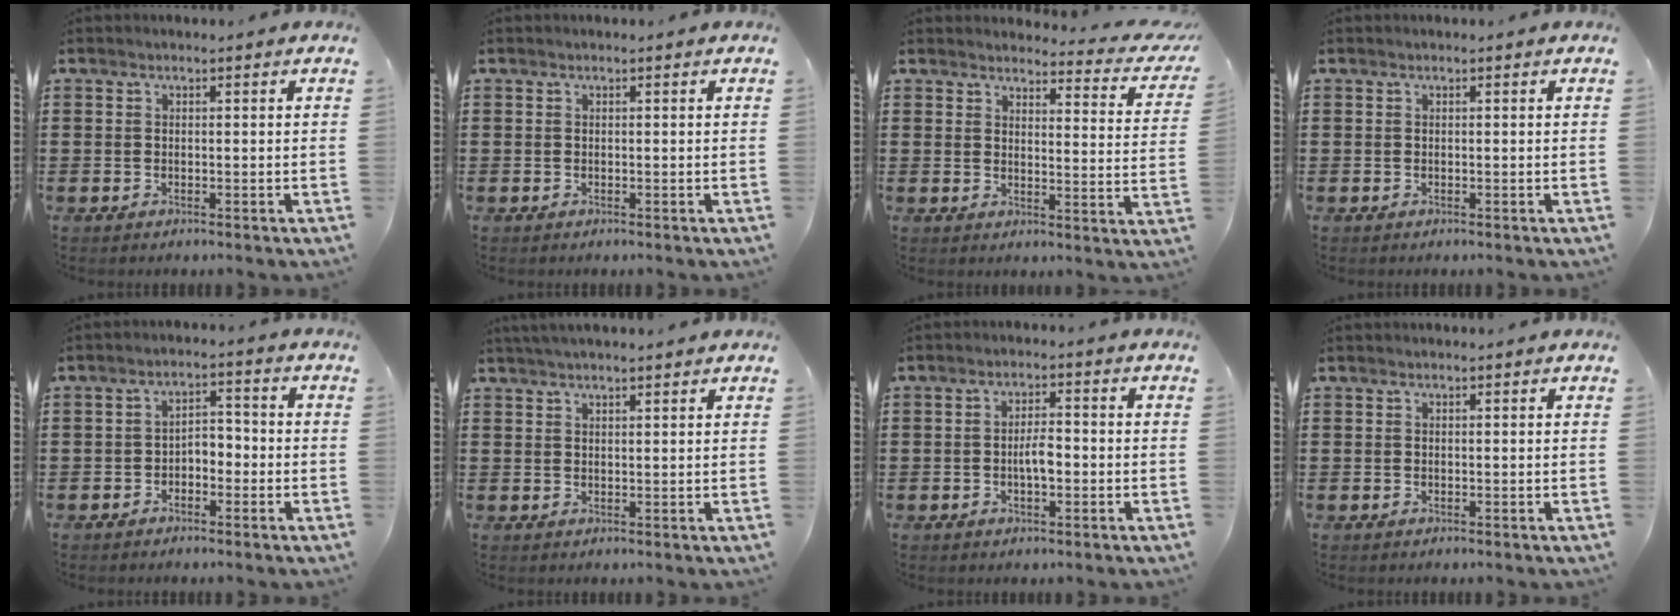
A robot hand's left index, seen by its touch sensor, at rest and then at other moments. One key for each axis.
{"total": 0.0}
{"total": 3.6, "fx": 3.3, "fy": 0.6, "fz": 1.4, "tx": -0.028, "ty": -0.026, "tz": 0.051}
{"total": 0.0}
{"total": 2.8, "fx": -2.2, "fy": 1.3, "fz": 1.1, "tx": -0.025, "ty": 0.008, "tz": -0.049}
{"total": 2.0, "fx": 1.9, "fy": -0.1, "fz": 0.8, "tx": -0.019, "ty": 0.002, "tz": 0.036}
{"total": 3.6, "fx": -0.6, "fy": 1.2, "fz": 3.3, "tx": -0.054, "ty": 0.003, "tz": -0.015}
{"total": 0.0}